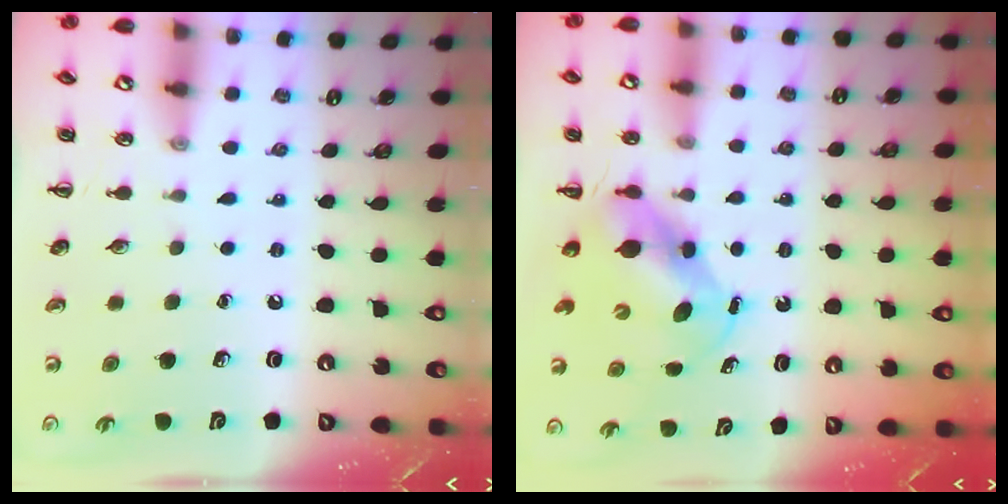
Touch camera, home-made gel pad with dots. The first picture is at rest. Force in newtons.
{"total": 5.5, "press": 5.4, "slide": 0.6}